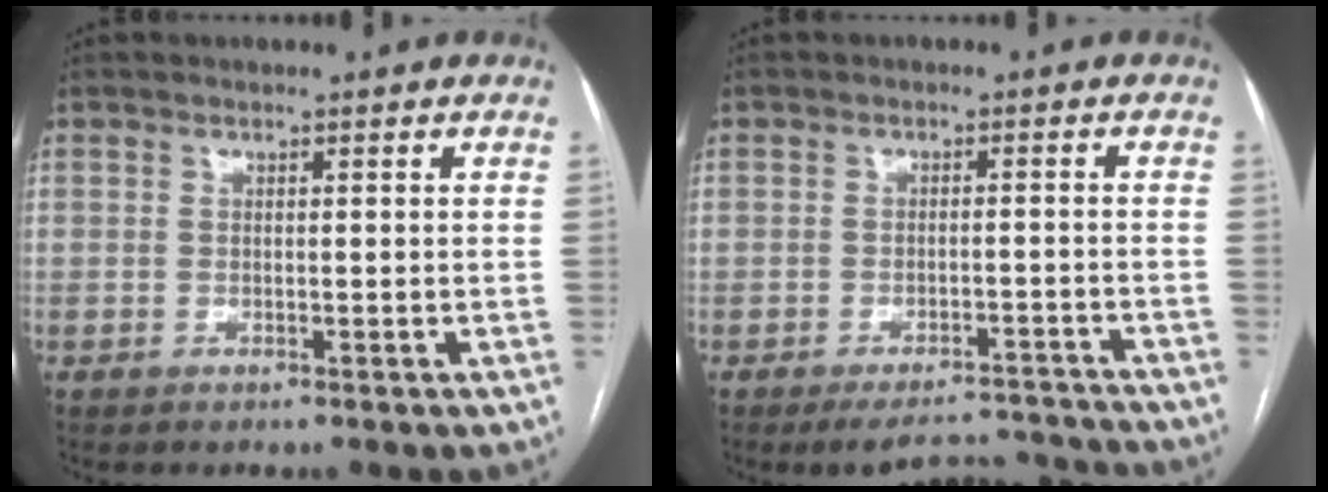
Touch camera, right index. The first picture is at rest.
{"total": 7.8, "force": [-7.6, 1.7, 0.4], "torque": [0.009, 0.019, -0.098]}